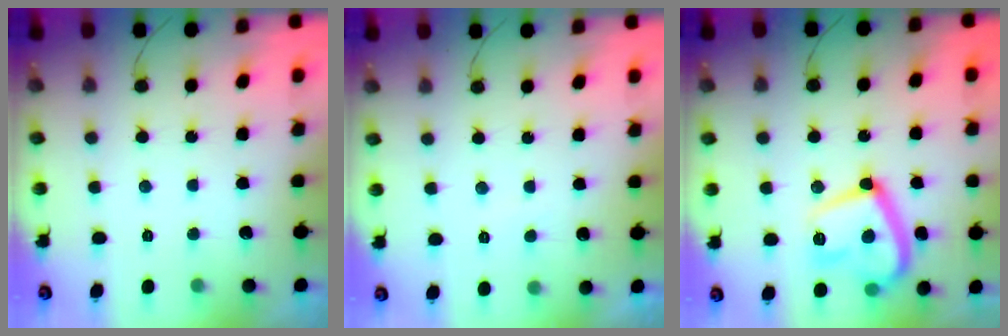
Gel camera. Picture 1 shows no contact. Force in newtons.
{"total": 0.0}
{"total": 15.6, "press": 15.6, "slide": 0.6}